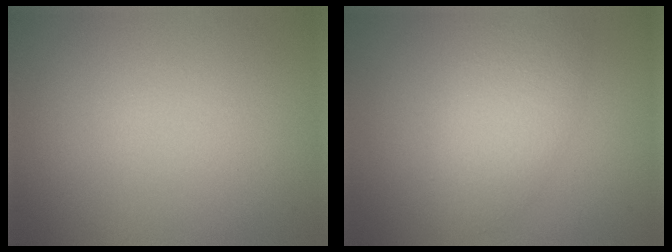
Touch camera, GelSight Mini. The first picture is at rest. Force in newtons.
{"total": 4.2, "press": 4.2, "slide": 0.1}